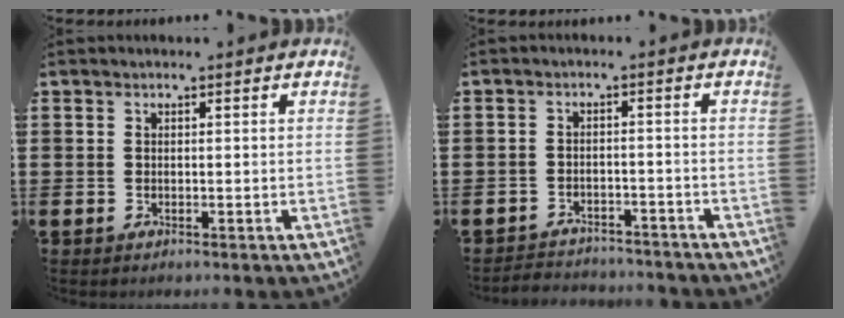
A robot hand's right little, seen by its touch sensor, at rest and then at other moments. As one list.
[{"total": 2.4, "force": [-2.4, 0.2, -0.3], "torque": [-0.003, 0.002, -0.054]}]